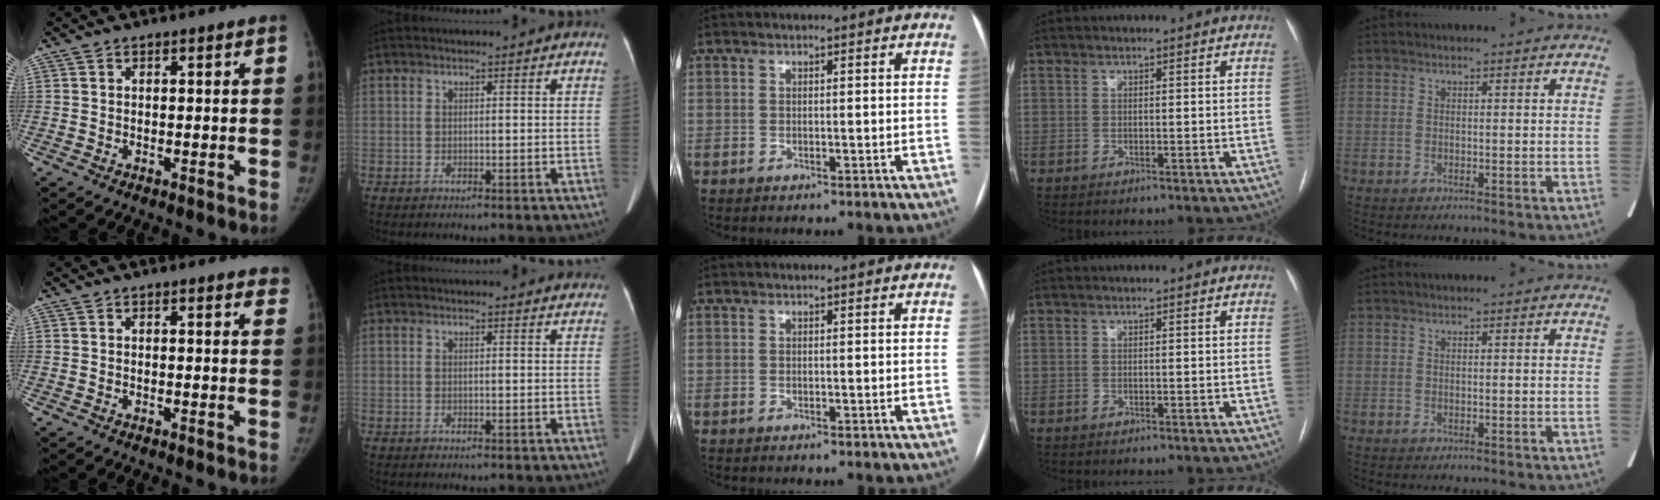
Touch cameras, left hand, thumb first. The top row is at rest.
{"thumb": {"total": 2.8, "force": [2.4, 0.9, 0.9], "torque": [0.010, -0.007, 0.012]}, "index": {"total": 1.8, "force": [1.8, 0.4, 0.1], "torque": [-0.013, -0.003, 0.004]}}